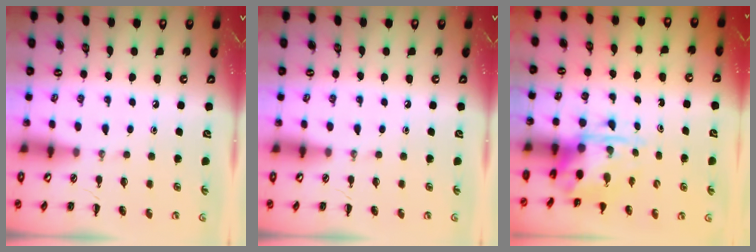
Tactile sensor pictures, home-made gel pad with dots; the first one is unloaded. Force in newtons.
{"total": 0.0}
{"total": 4.0, "press": 3.8, "slide": 1.2}